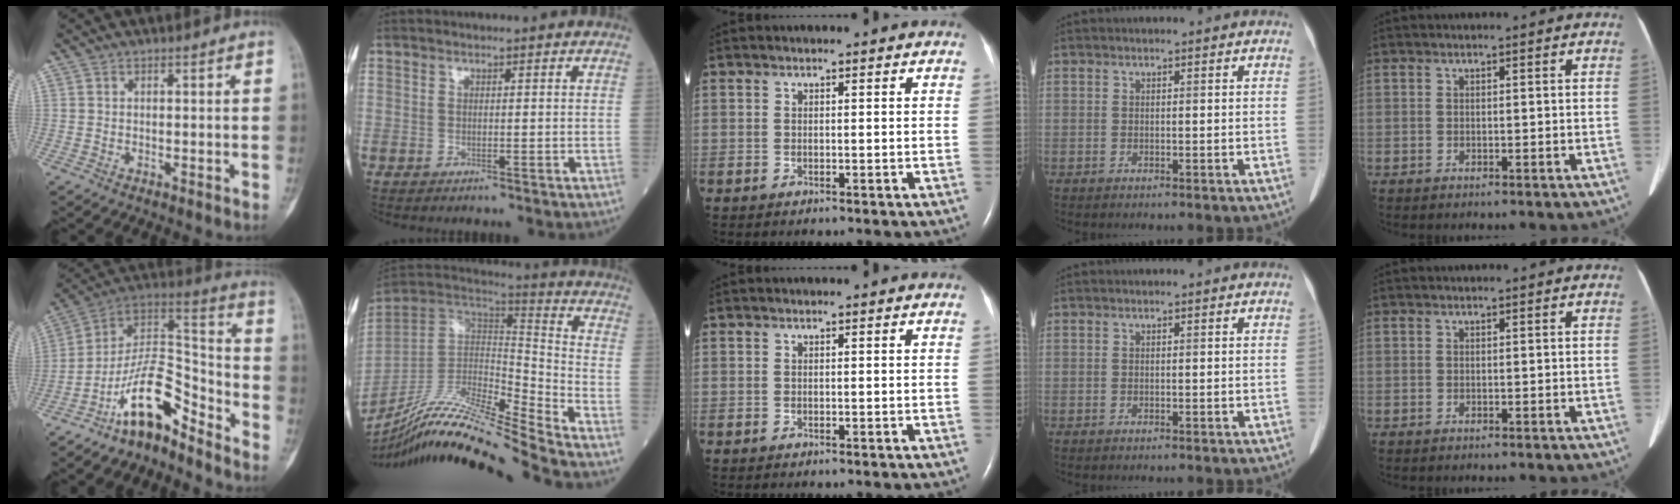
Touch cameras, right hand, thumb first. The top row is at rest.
{"thumb": {"total": 14.5, "force": [-9.9, 5.6, 9.0], "torque": [-0.140, 0.111, -0.182]}, "index": {"total": 19.2, "force": [-17.2, -1.6, 8.4], "torque": [-0.164, 0.019, -0.315]}}